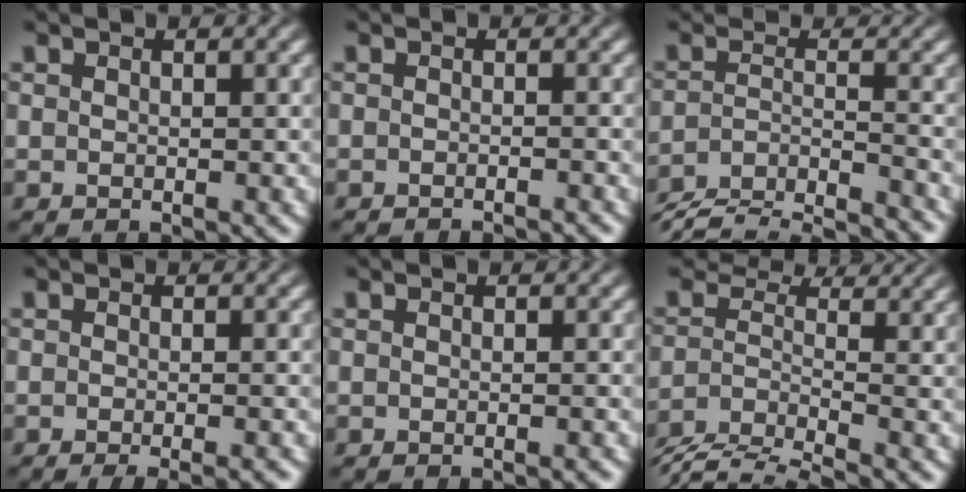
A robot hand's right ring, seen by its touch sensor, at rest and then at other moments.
{"total": 1.8, "force": [-1.8, 0.3, 0.1], "torque": [-0.004, -0.005, -0.030]}
{"total": 8.0, "force": [-6.1, 4.0, 3.3], "torque": [-0.056, -0.032, -0.098]}
{"total": 3.7, "force": [-3.1, 1.0, 1.7], "torque": [-0.018, 0.001, -0.049]}
{"total": 0.6, "force": [-0.5, 0.1, 0.2], "torque": [-0.006, 0.005, -0.014]}
{"total": 6.3, "force": [-4.0, 3.7, 3.2], "torque": [-0.051, -0.030, -0.066]}